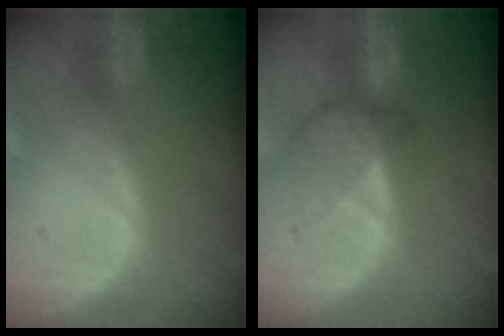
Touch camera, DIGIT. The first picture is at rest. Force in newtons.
{"total": 4.2, "press": 3.8, "slide": 1.8}